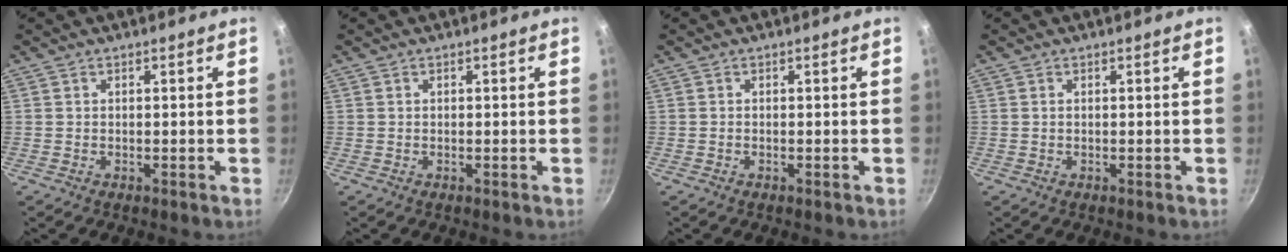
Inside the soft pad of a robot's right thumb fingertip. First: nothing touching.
{"total": 0.0}
{"total": 0.0}
{"total": 0.0}